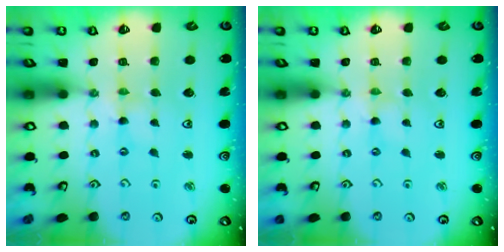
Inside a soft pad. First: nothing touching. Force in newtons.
{"total": 0.0}